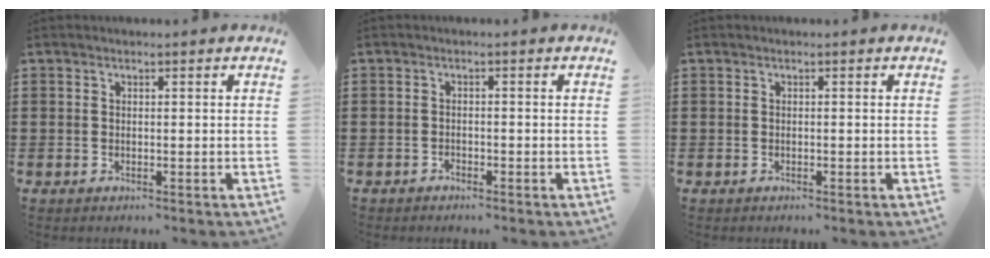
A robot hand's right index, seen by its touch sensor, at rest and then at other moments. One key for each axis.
{"total": 0.8, "fx": -0.7, "fy": 0.2, "fz": 0.0, "tx": -0.003, "ty": 0.002, "tz": -0.017}
{"total": 0.0}